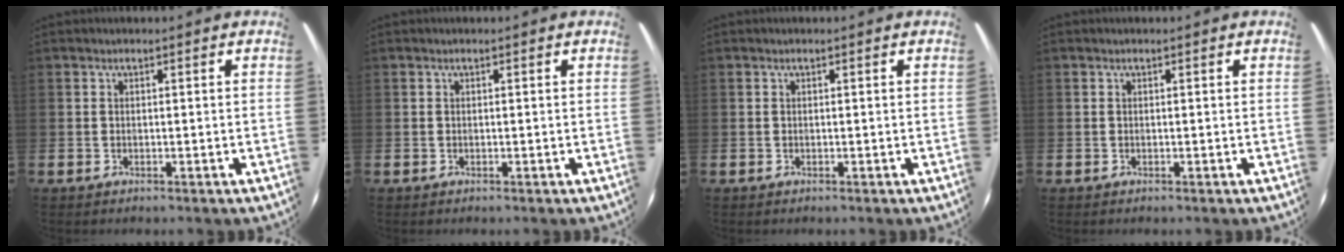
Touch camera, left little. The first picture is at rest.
{"total": 0.0}
{"total": 0.0}
{"total": 0.0}